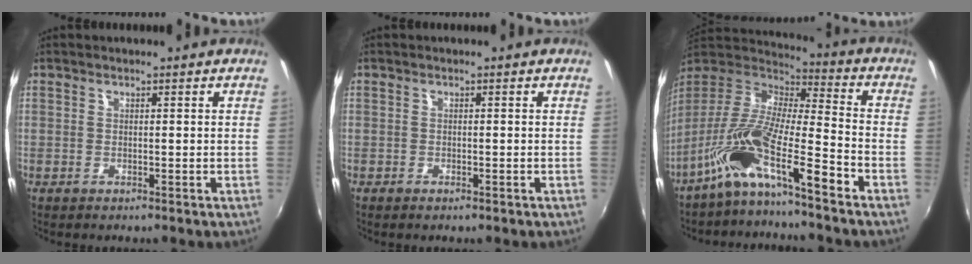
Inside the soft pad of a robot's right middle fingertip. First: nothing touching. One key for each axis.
{"total": 0.9, "fx": -0.7, "fy": 0.4, "fz": 0.5, "tx": -0.009, "ty": -0.004, "tz": -0.013}
{"total": 14.6, "fx": -10.0, "fy": 1.4, "fz": 10.6, "tx": -0.199, "ty": 0.002, "tz": -0.204}